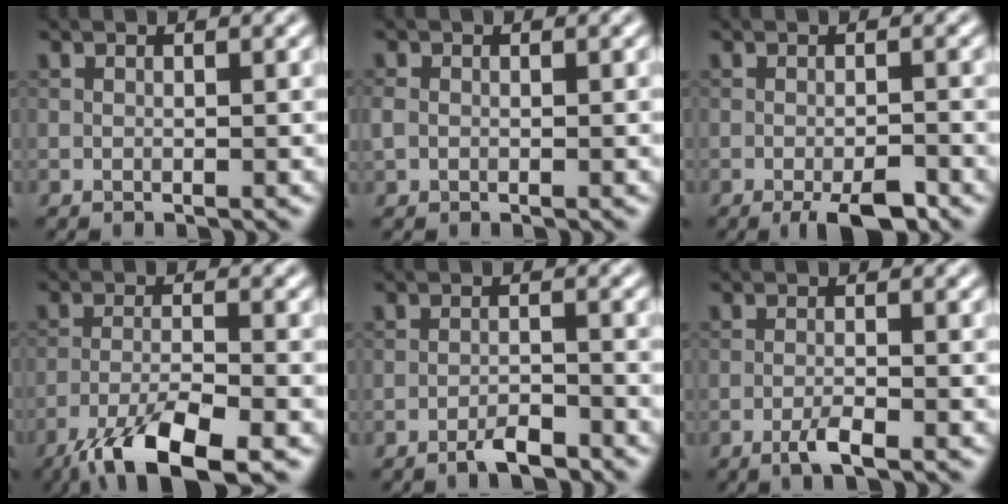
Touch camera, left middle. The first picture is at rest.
{"total": 1.0, "force": [-0.1, 0.9, 0.5], "torque": [-0.012, -0.002, -0.004]}
{"total": 3.7, "force": [-2.4, 0.9, 2.8], "torque": [-0.045, -0.004, -0.036]}
{"total": 7.4, "force": [-5.0, 1.7, 5.2], "torque": [-0.094, -0.008, -0.092]}
{"total": 2.2, "force": [-1.8, 0.5, 1.3], "torque": [-0.022, 0.002, -0.034]}
{"total": 2.1, "force": [-1.2, 0.4, 1.6], "torque": [-0.028, 0.002, -0.026]}